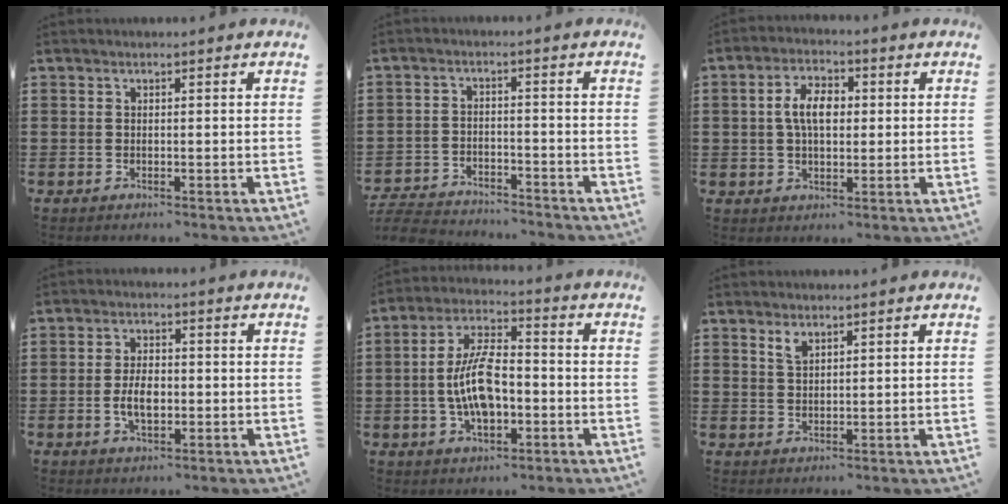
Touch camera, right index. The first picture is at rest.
{"total": 5.2, "force": [-5.1, 0.7, 0.7], "torque": [-0.030, 0.000, -0.109]}
{"total": 6.1, "force": [0.7, 3.4, 5.0], "torque": [-0.111, 0.012, 0.007]}
{"total": 4.5, "force": [-0.7, 2.4, 3.8], "torque": [-0.068, -0.001, -0.016]}
{"total": 9.7, "force": [-1.7, 4.4, 8.5], "torque": [-0.190, -0.001, -0.036]}
{"total": 2.1, "force": [1.5, 0.9, 1.1], "torque": [-0.025, 0.003, 0.028]}